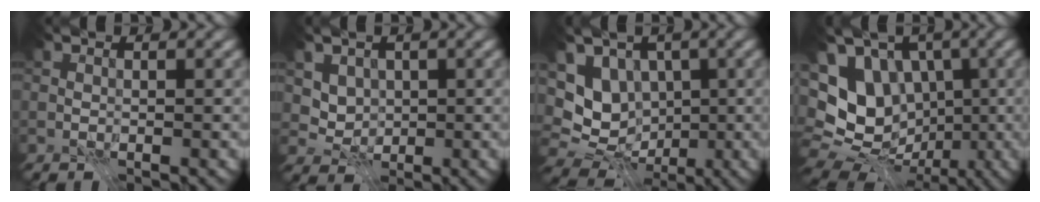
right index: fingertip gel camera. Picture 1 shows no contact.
{"total": 2.6, "force": [1.1, 2.2, 1.0], "torque": [-0.028, -0.015, 0.037]}
{"total": 8.3, "force": [-0.2, 6.6, 5.0], "torque": [-0.077, 0.000, -0.005]}
{"total": 11.0, "force": [-0.2, 8.5, 6.9], "torque": [-0.105, 0.007, -0.006]}